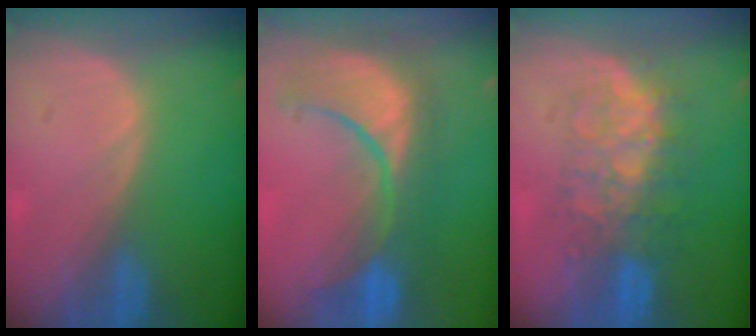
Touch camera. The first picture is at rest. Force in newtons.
{"total": 10.9, "press": 10.2, "slide": 3.9}
{"total": 7.9, "press": 7.7, "slide": 2.0}